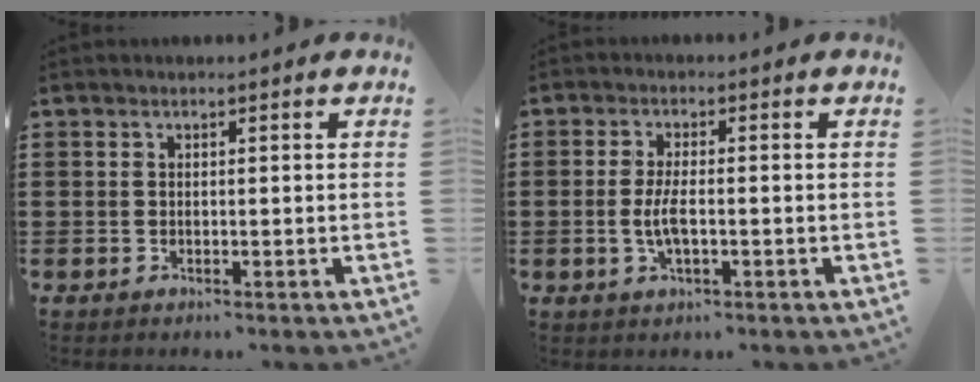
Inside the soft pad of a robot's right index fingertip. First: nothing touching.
{"total": 4.0, "force": [-0.4, 1.2, 3.8], "torque": [-0.090, -0.008, -0.013]}